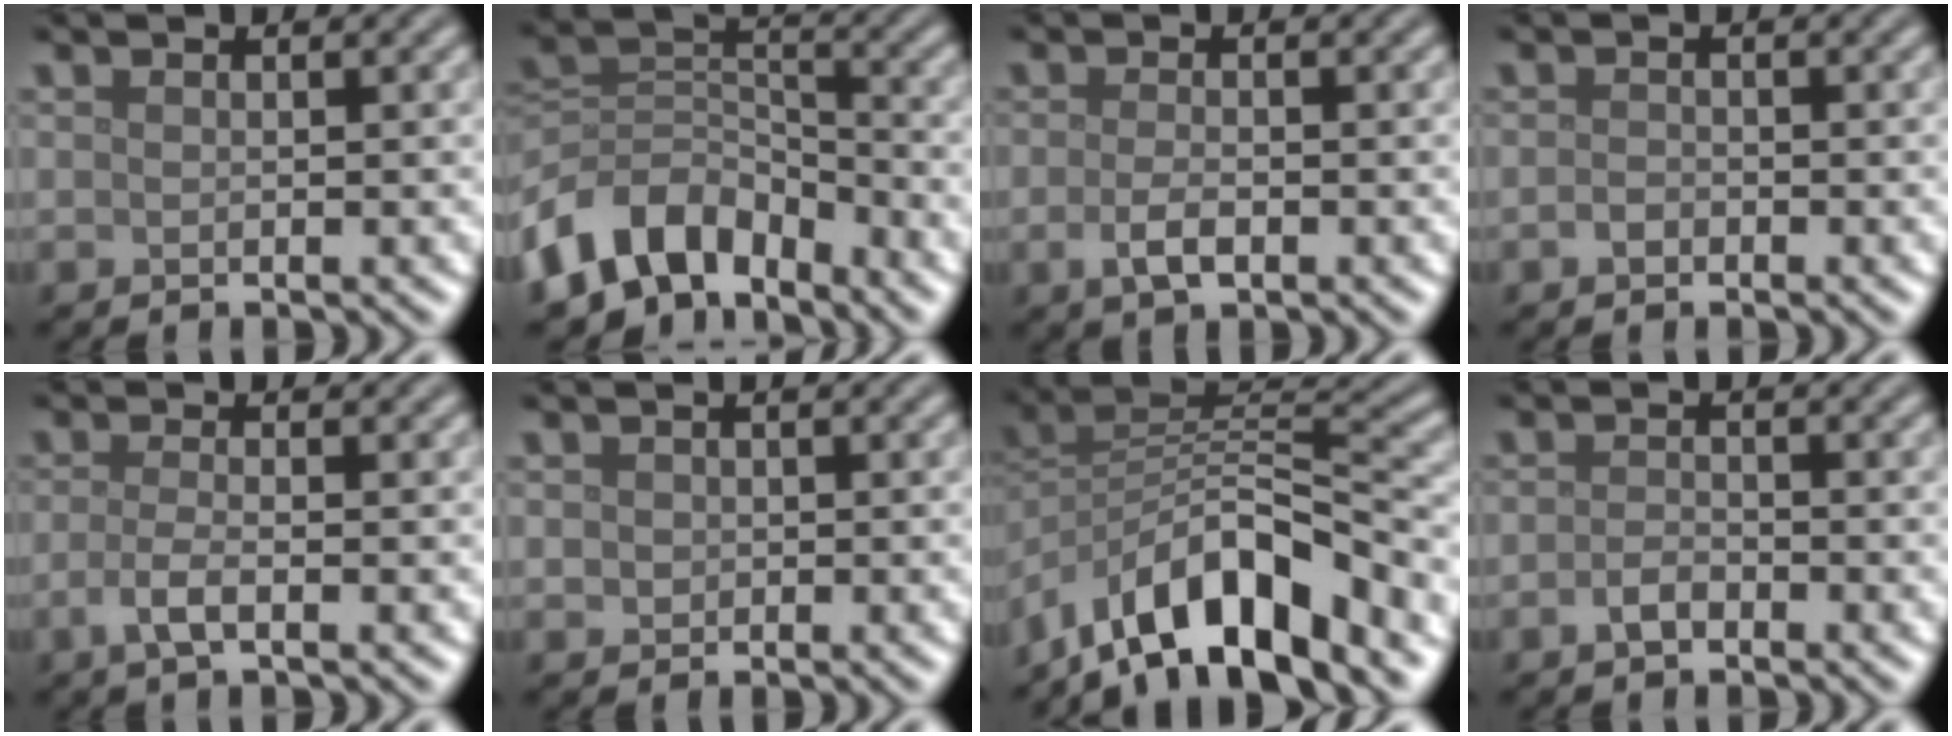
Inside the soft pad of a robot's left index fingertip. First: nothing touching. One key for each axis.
{"total": 8.7, "fx": -5.8, "fy": 5.2, "fz": 3.8, "tx": -0.059, "ty": -0.003, "tz": -0.126}
{"total": 2.2, "fx": -0.8, "fy": 1.0, "fz": 1.8, "tx": -0.039, "ty": -0.004, "tz": -0.016}
{"total": 0.8, "fx": -0.5, "fy": 0.5, "fz": 0.4, "tx": -0.010, "ty": -0.001, "tz": -0.011}
{"total": 2.2, "fx": -0.8, "fy": 0.7, "fz": 2.0, "tx": -0.043, "ty": -0.001, "tz": -0.022}
{"total": 0.9, "fx": 0.1, "fy": 0.8, "fz": 0.3, "tx": -0.001, "ty": -0.001, "tz": 0.000}
{"total": 11.1, "fx": -7.4, "fy": 3.6, "fz": 7.5, "tx": -0.112, "ty": 0.010, "tz": -0.146}
{"total": 1.4, "fx": -0.9, "fy": 0.7, "fz": 0.9, "tx": -0.019, "ty": 0.002, "tz": -0.020}